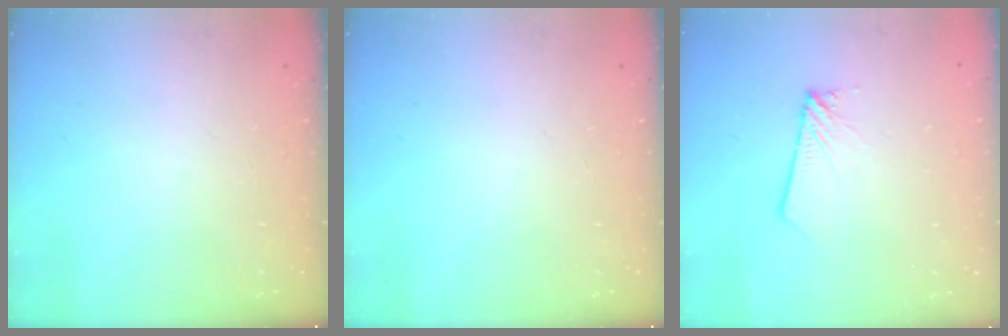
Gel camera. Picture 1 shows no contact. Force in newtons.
{"total": 0.0}
{"total": 1.8, "press": 1.8, "slide": 0.2}